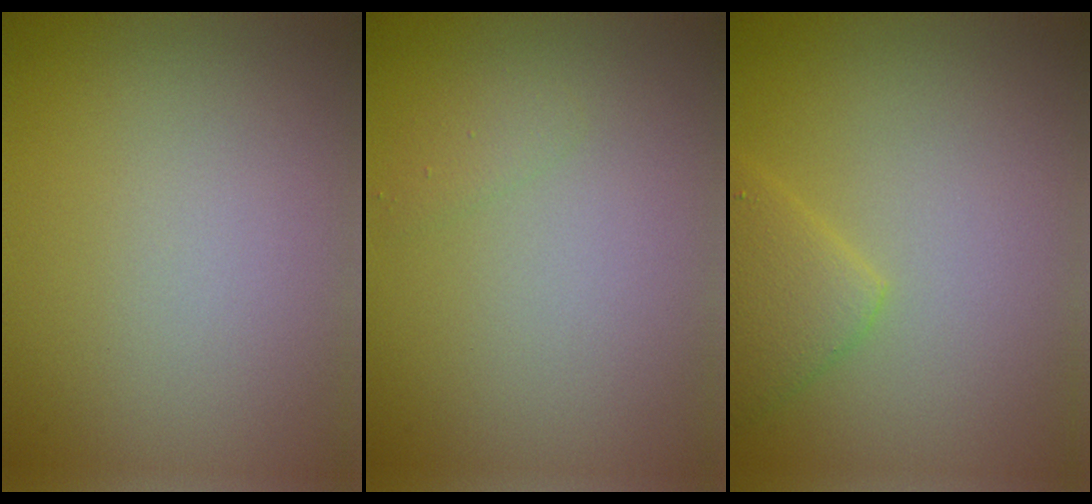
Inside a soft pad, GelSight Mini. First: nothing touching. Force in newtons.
{"total": 0.8, "press": 0.8, "slide": 0.0}
{"total": 2.6, "press": 2.6, "slide": 0.1}